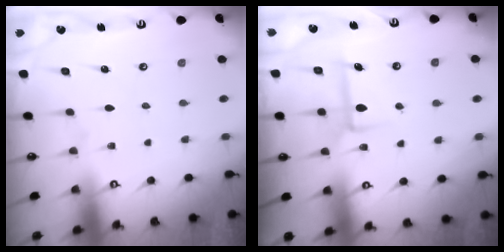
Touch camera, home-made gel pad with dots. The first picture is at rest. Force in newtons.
{"total": 5.8, "press": 5.8, "slide": 0.0}